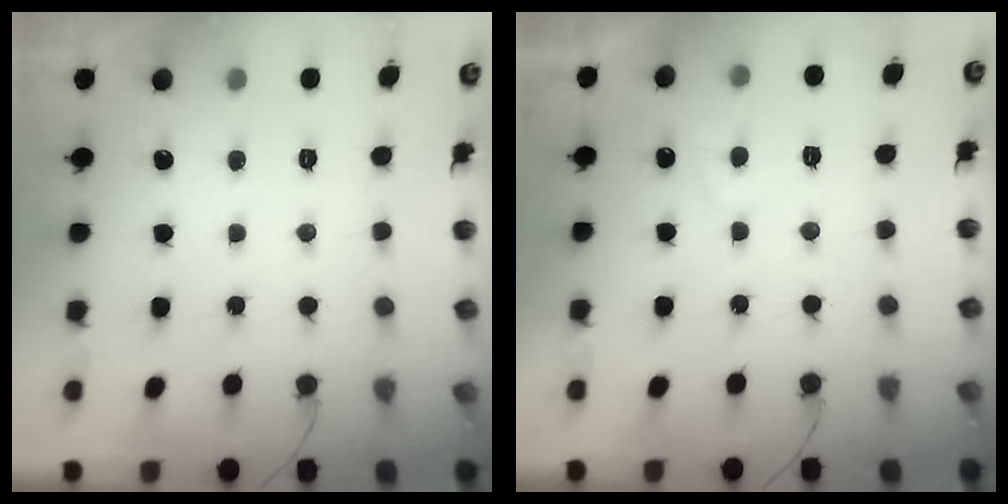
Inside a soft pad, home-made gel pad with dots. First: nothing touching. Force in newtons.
{"total": 2.3, "press": 2.2, "slide": 0.6}